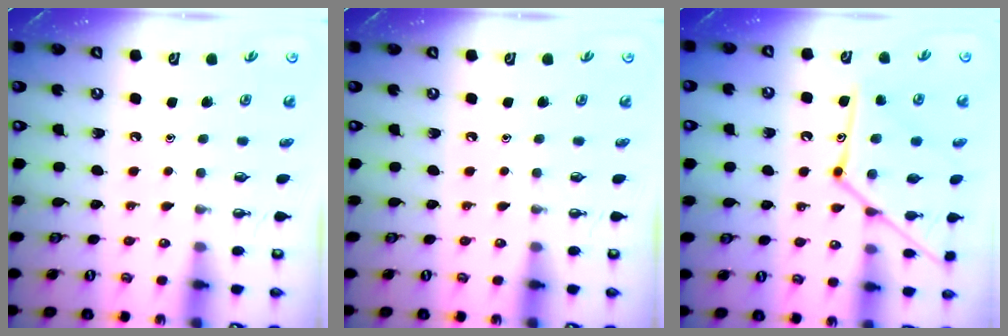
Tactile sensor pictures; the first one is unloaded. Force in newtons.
{"total": 0.0}
{"total": 16.2, "press": 16.2, "slide": 1.2}